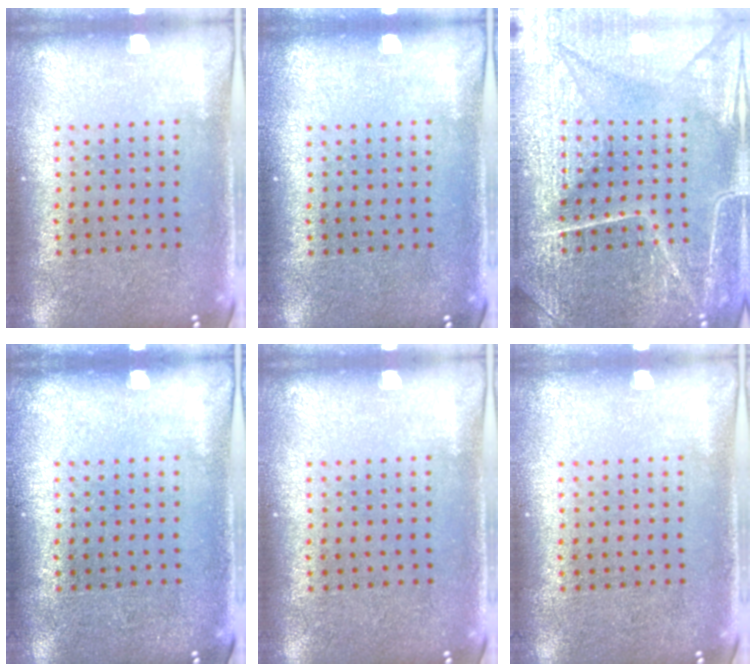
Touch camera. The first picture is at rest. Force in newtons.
{"total": 0.0}
{"total": 5.5, "press": 5.5, "slide": 0.6}
{"total": 0.0}
{"total": 0.0}
{"total": 0.0}